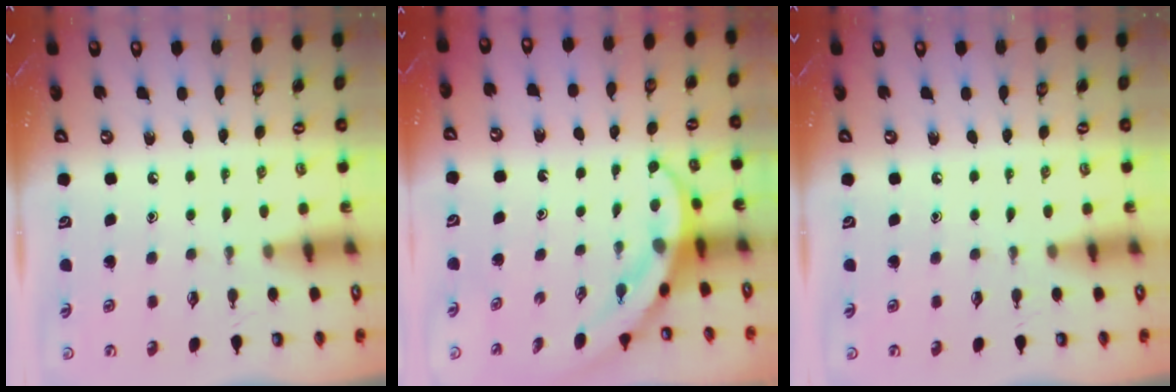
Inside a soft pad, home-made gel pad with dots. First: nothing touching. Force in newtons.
{"total": 4.0, "press": 4.0, "slide": 0.4}
{"total": 0.0}